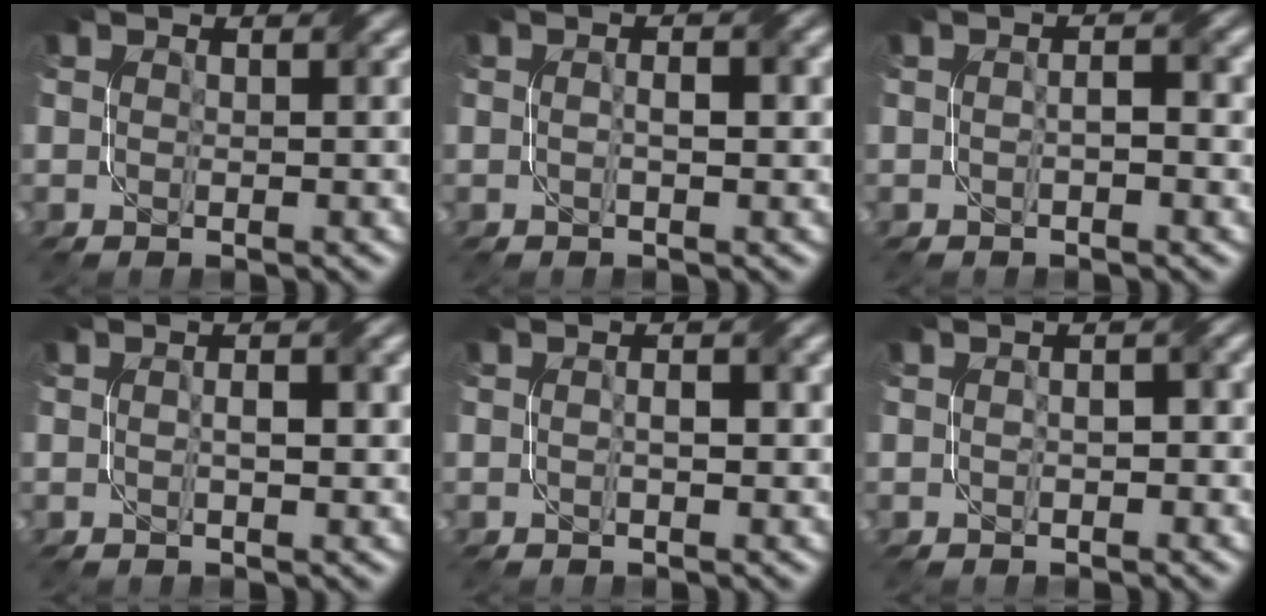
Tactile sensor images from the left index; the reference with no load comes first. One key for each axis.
{"total": 1.8, "fx": -0.1, "fy": 0.5, "fz": 1.7, "tx": -0.030, "ty": 0.002, "tz": -0.002}
{"total": 1.7, "fx": -0.4, "fy": 0.3, "fz": 1.6, "tx": -0.031, "ty": 0.004, "tz": -0.008}
{"total": 2.3, "fx": 0.1, "fy": 0.6, "fz": 2.2, "tx": -0.033, "ty": 0.002, "tz": -0.001}
{"total": 1.8, "fx": 0.0, "fy": 0.6, "fz": 1.7, "tx": -0.028, "ty": -0.002, "tz": -0.002}
{"total": 1.7, "fx": -0.3, "fy": 0.8, "fz": 1.5, "tx": -0.026, "ty": 0.001, "tz": -0.005}